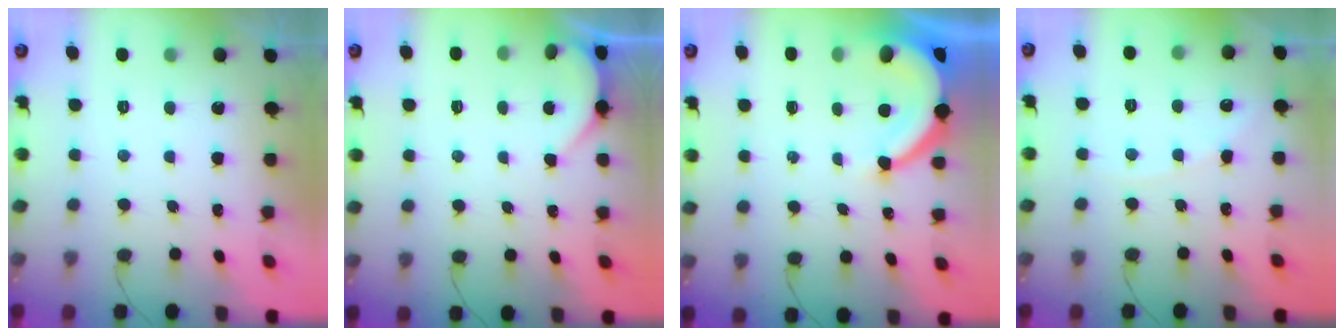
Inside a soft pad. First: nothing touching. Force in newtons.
{"total": 1.9, "press": 1.9, "slide": 0.1}
{"total": 7.3, "press": 7.2, "slide": 0.8}
{"total": 2.6, "press": 2.6, "slide": 0.4}